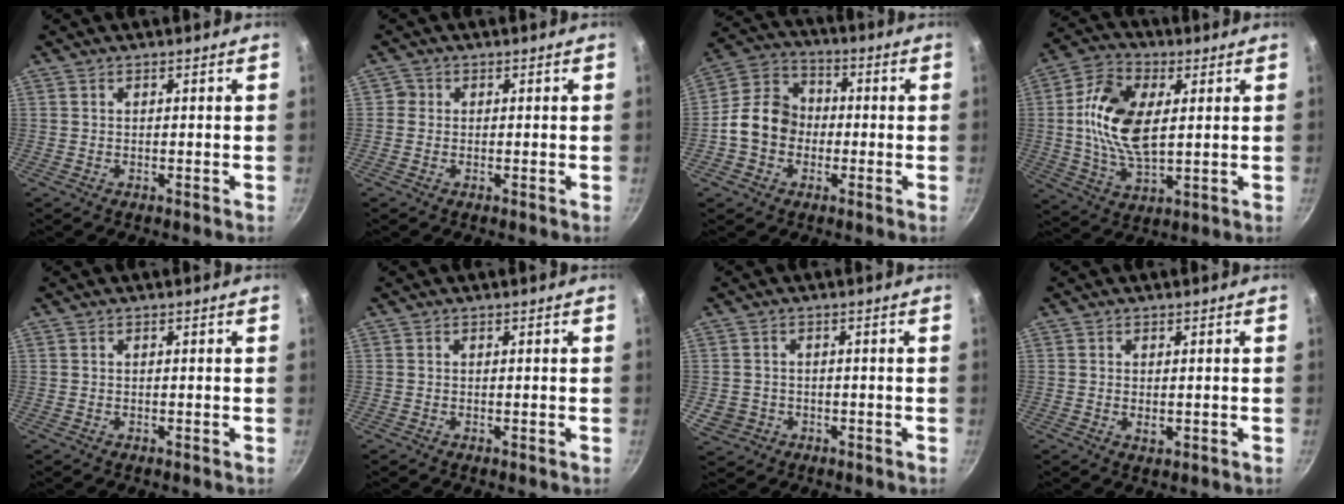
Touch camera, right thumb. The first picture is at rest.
{"total": 1.3, "force": [-0.1, 1.3, 0.2], "torque": [0.006, 0.002, -0.006]}
{"total": 11.2, "force": [-1.7, 9.4, 5.9], "torque": [-0.074, 0.032, -0.050]}
{"total": 14.9, "force": [2.3, 8.0, 12.3], "torque": [-0.224, 0.002, 0.039]}
{"total": 0.0}
{"total": 0.0}
{"total": 4.1, "force": [-1.0, 3.8, 1.3], "torque": [-0.017, 0.012, -0.005]}
{"total": 1.7, "force": [-0.1, 0.9, 1.4], "torque": [-0.023, -0.003, 0.000]}